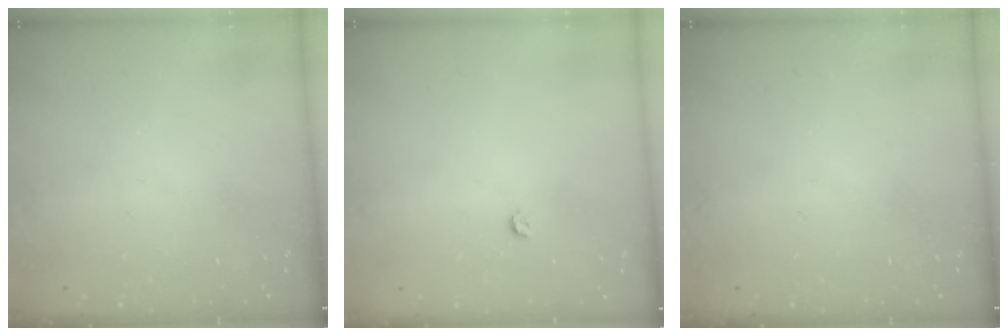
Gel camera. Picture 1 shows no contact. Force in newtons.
{"total": 3.2, "press": 3.2, "slide": 0.6}
{"total": 0.0}